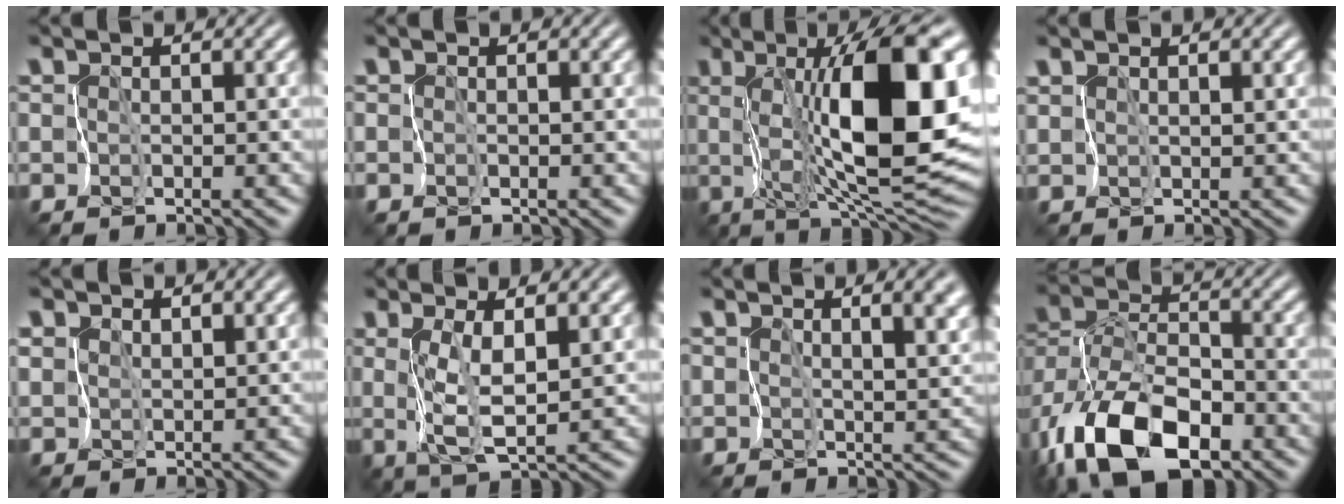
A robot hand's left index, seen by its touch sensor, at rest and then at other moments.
{"total": 0.0}
{"total": 13.1, "force": [2.3, 3.3, 12.5], "torque": [-0.172, 0.008, 0.042]}
{"total": 0.9, "force": [0.8, -0.2, 0.0], "torque": [-0.003, 0.005, 0.019]}
{"total": 3.3, "force": [2.5, 1.9, 1.1], "torque": [-0.026, 0.014, 0.040]}
{"total": 3.1, "force": [1.5, 0.1, 2.8], "torque": [-0.064, 0.000, 0.038]}
{"total": 4.8, "force": [2.6, 2.3, 3.4], "torque": [-0.027, 0.003, 0.047]}
{"total": 12.4, "force": [-7.2, 6.1, 8.0], "torque": [-0.167, -0.002, -0.136]}